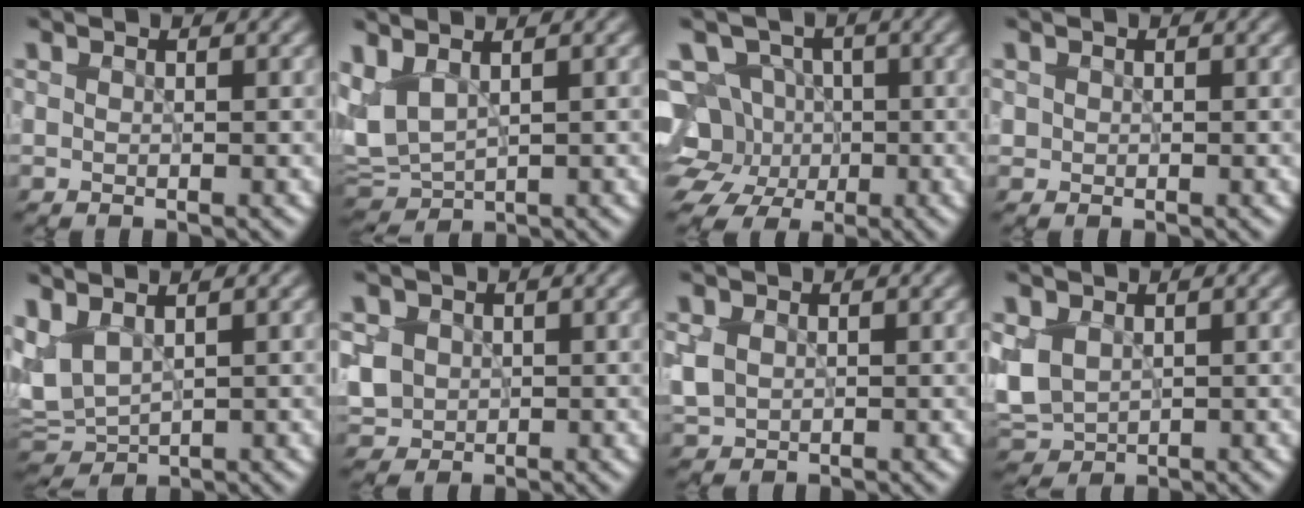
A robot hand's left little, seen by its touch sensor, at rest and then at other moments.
{"total": 3.9, "force": [1.3, 2.1, 3.0], "torque": [-0.079, 0.004, 0.030]}
{"total": 9.6, "force": [-1.3, 8.3, 4.6], "torque": [-0.073, 0.014, -0.063]}
{"total": 0.5, "force": [0.1, 0.5, 0.0], "torque": [0.005, -0.001, 0.001]}
{"total": 4.0, "force": [1.3, 2.3, 3.1], "torque": [-0.080, 0.005, 0.029]}
{"total": 4.3, "force": [0.5, 3.8, 1.9], "torque": [-0.058, 0.014, 0.013]}
{"total": 2.2, "force": [0.3, 1.9, 1.2], "torque": [-0.032, -0.001, 0.007]}
{"total": 3.7, "force": [0.5, 2.9, 2.2], "torque": [-0.055, -0.005, 0.010]}